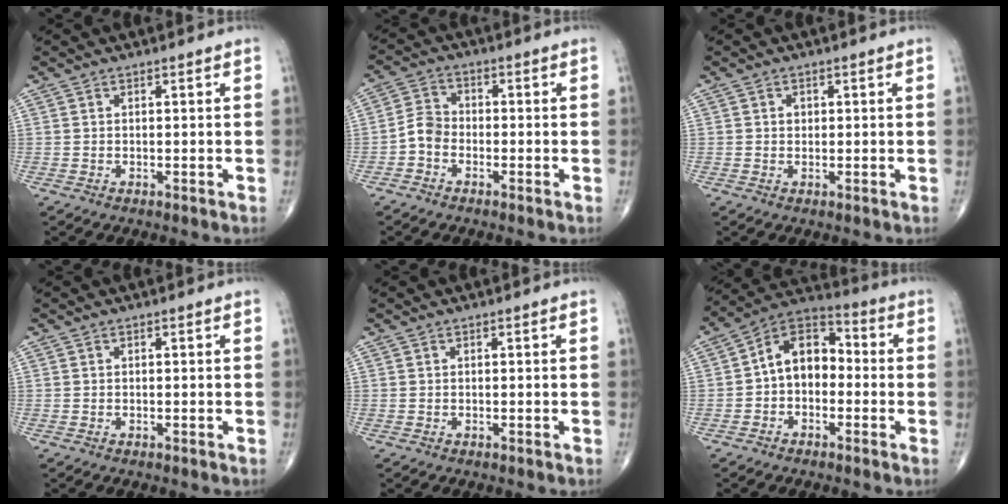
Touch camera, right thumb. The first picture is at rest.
{"total": 4.1, "force": [-1.9, 3.0, 2.0], "torque": [-0.030, 0.017, -0.047]}
{"total": 1.2, "force": [0.2, 1.1, 0.6], "torque": [-0.004, 0.001, 0.003]}
{"total": 0.0}
{"total": 0.0}
{"total": 10.6, "force": [-0.8, 7.5, 7.4], "torque": [-0.093, 0.041, -0.035]}